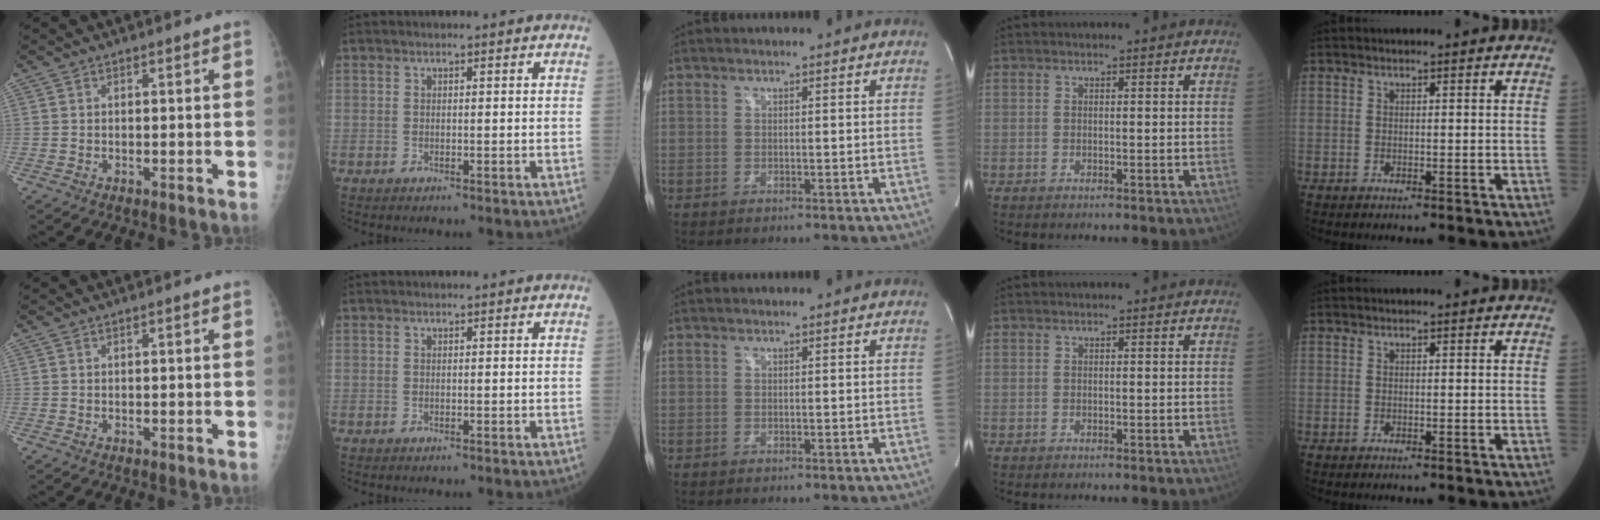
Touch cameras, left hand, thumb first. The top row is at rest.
{}